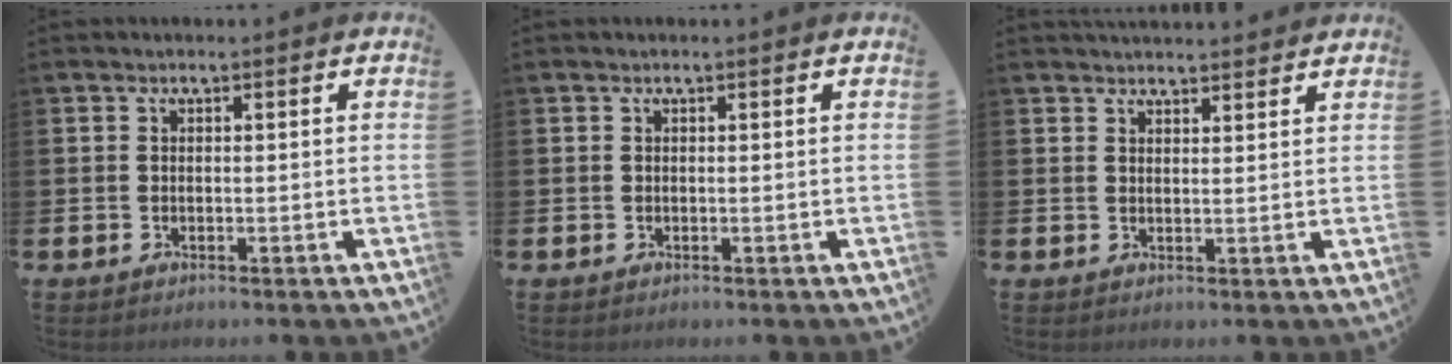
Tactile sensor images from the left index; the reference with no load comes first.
{"total": 0.0}
{"total": 2.6, "force": [2.6, 0.4, 0.1], "torque": [0.001, -0.014, 0.045]}